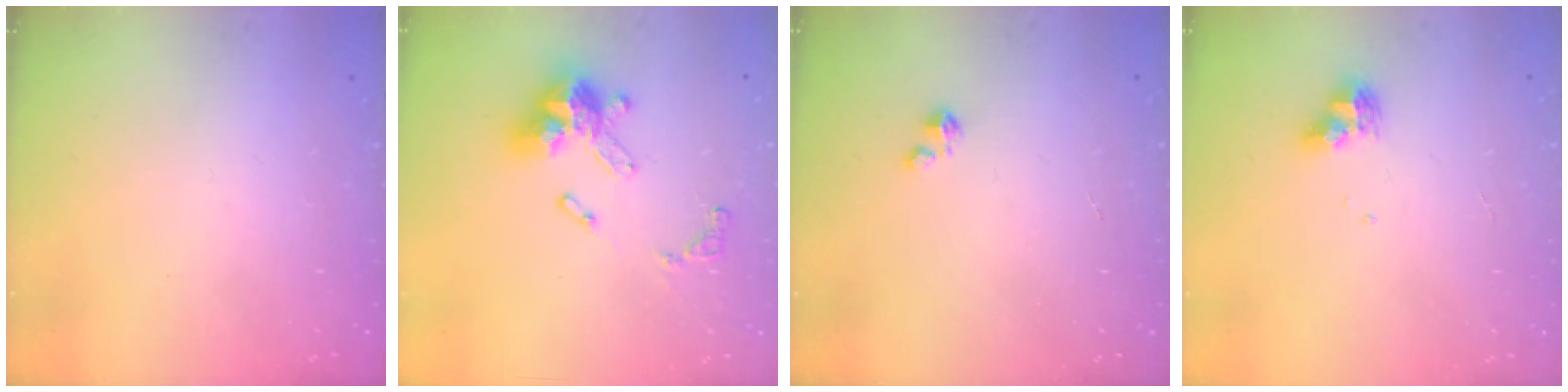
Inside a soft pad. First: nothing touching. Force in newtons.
{"total": 15.2, "press": 15.1, "slide": 1.7}
{"total": 1.4, "press": 1.4, "slide": 0.2}
{"total": 8.8, "press": 8.7, "slide": 0.9}